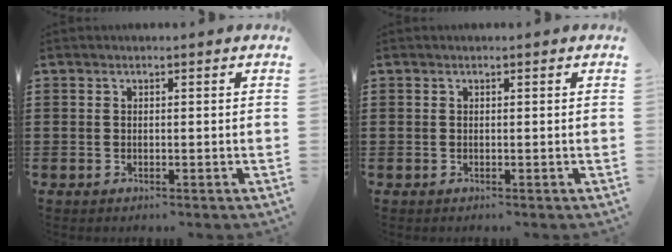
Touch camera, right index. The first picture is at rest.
{"total": 0.0}